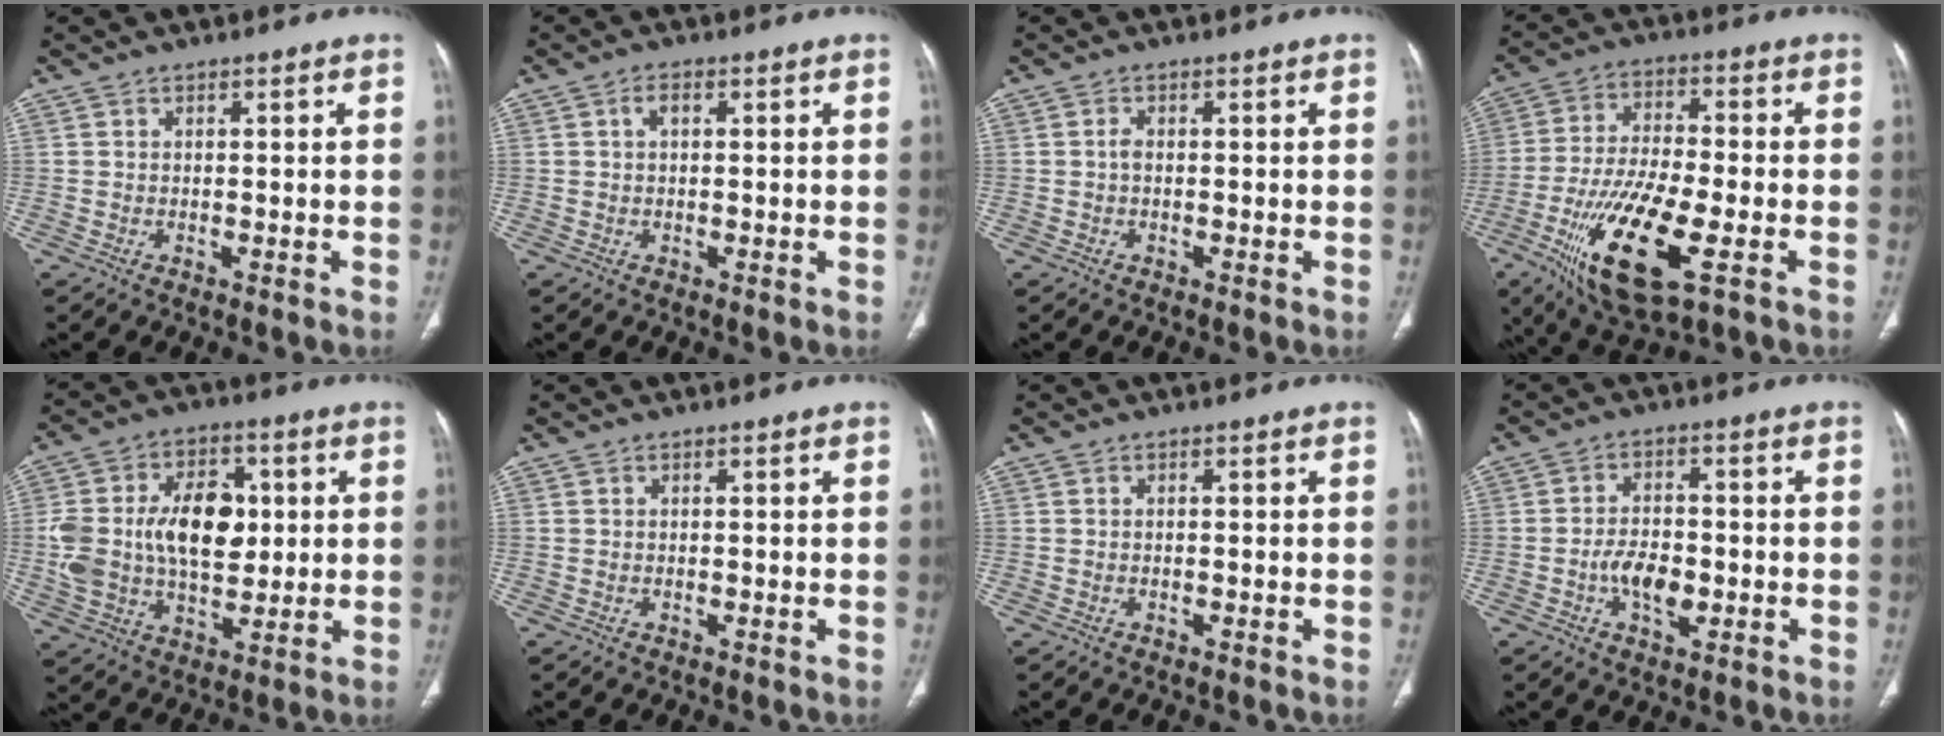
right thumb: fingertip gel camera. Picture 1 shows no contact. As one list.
[{"total": 2.5, "force": [0.4, 1.6, 1.9], "torque": [-0.029, 0.011, 0.004]}, {"total": 0.8, "force": [-0.1, 0.4, 0.7], "torque": [-0.014, 0.001, -0.005]}, {"total": 18.5, "force": [-6.8, 6.2, 16.1], "torque": [-0.316, 0.002, -0.112]}, {"total": 18.2, "force": [1.8, 11.7, 13.9], "torque": [-0.223, 0.012, 0.039]}, {"total": 0.0}, {"total": 0.0}, {"total": 6.4, "force": [-1.8, 3.6, 5.0], "torque": [-0.076, 0.010, -0.032]}]